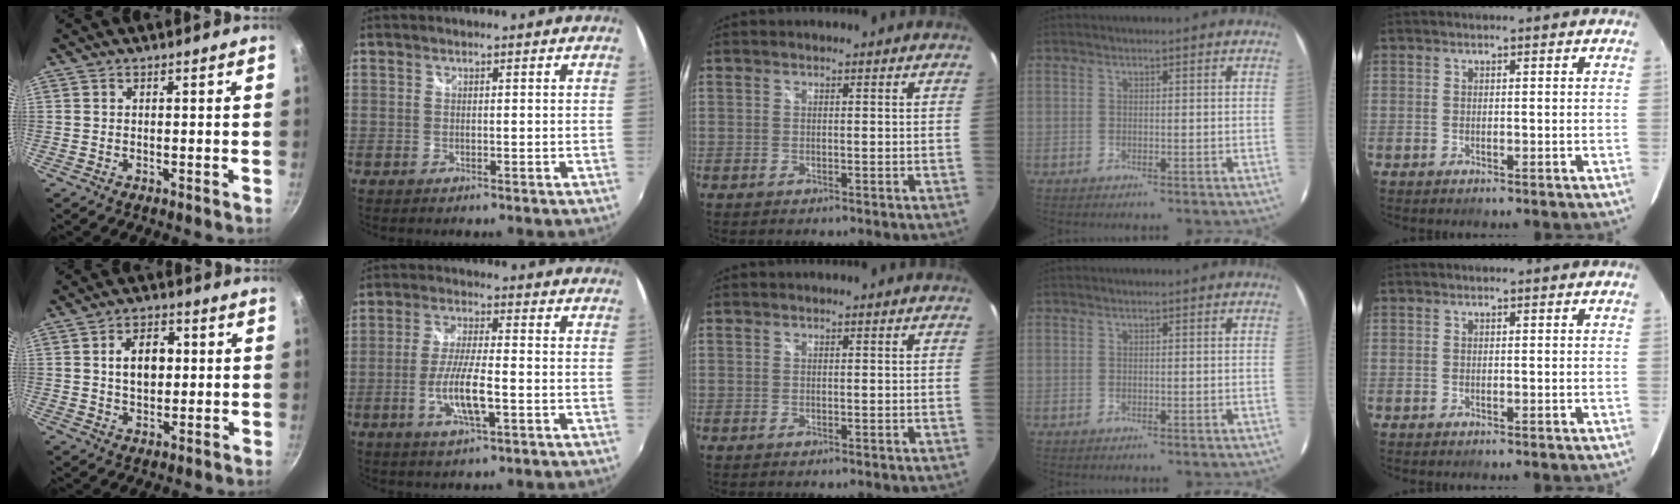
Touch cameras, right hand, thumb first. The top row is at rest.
{"thumb": {"total": 7.9, "force": [1.1, 5.3, 5.7], "torque": [-0.069, 0.007, 0.017]}, "index": {"total": 8.4, "force": [-2.7, 1.6, 7.8], "torque": [-0.155, -0.008, -0.051]}}